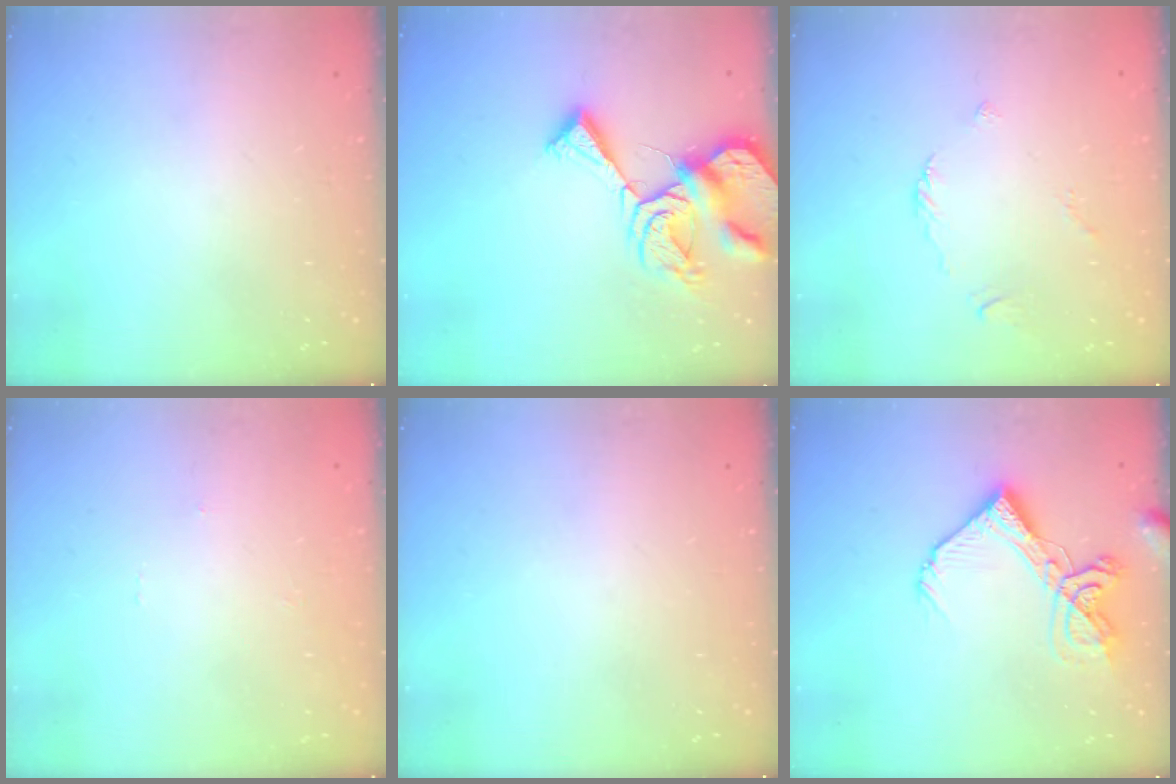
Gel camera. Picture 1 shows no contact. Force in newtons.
{"total": 12.4, "press": 12.3, "slide": 1.4}
{"total": 2.6, "press": 2.6, "slide": 0.6}
{"total": 0.0}
{"total": 0.0}
{"total": 13.7, "press": 13.6, "slide": 1.6}